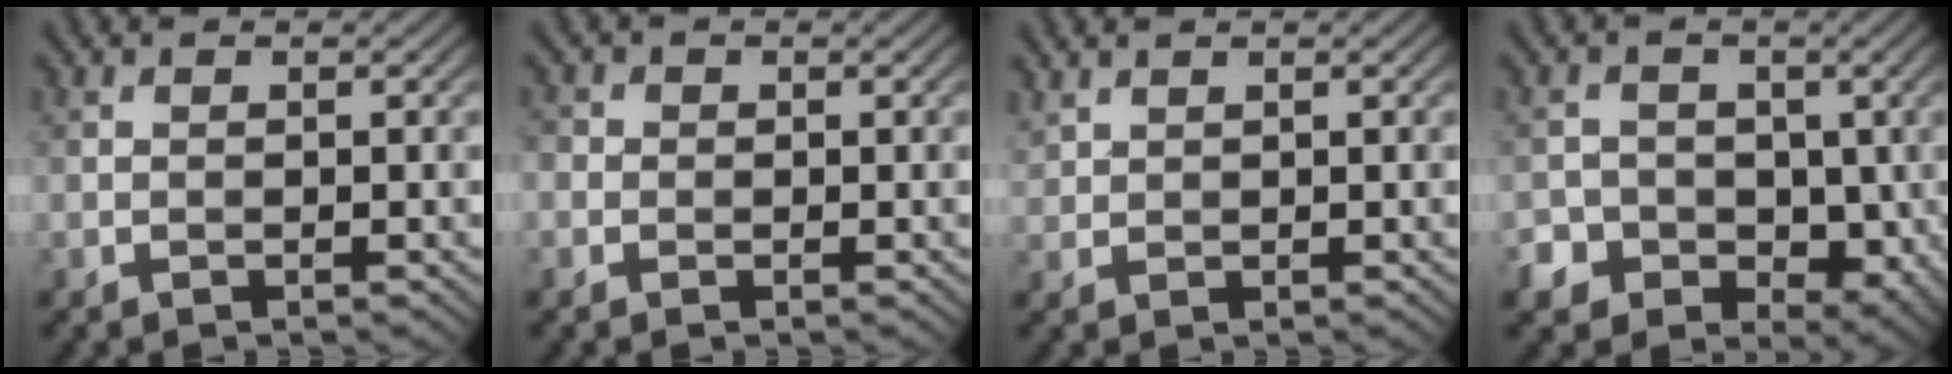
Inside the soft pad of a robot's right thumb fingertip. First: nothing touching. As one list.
[{"total": 1.7, "force": [-0.1, 1.6, 0.5], "torque": [-0.012, 0.000, -0.006]}, {"total": 1.6, "force": [1.4, 0.6, 0.4], "torque": [-0.015, 0.006, 0.036]}, {"total": 7.3, "force": [-2.1, 6.5, 2.8], "torque": [-0.053, -0.014, -0.050]}]